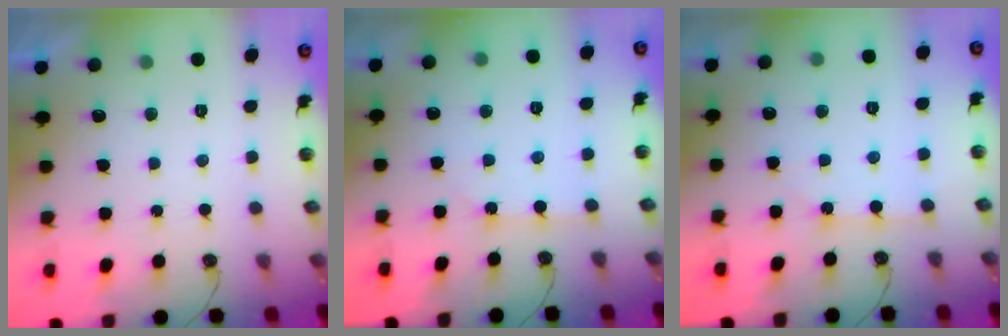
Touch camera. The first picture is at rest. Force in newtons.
{"total": 2.4, "press": 2.4, "slide": 0.3}
{"total": 2.4, "press": 2.4, "slide": 0.1}